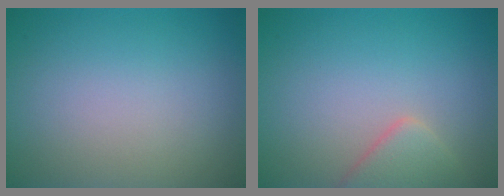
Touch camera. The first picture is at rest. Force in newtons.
{"total": 2.8, "press": 2.8, "slide": 0.1}